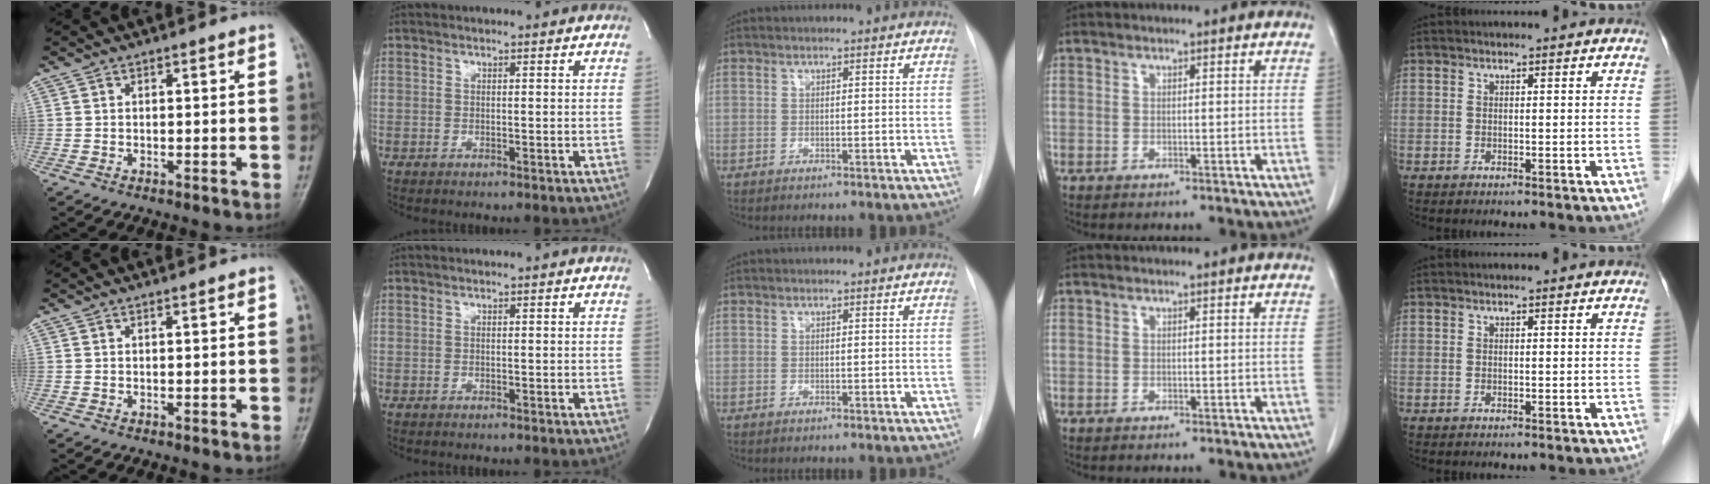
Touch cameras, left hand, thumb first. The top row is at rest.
{}